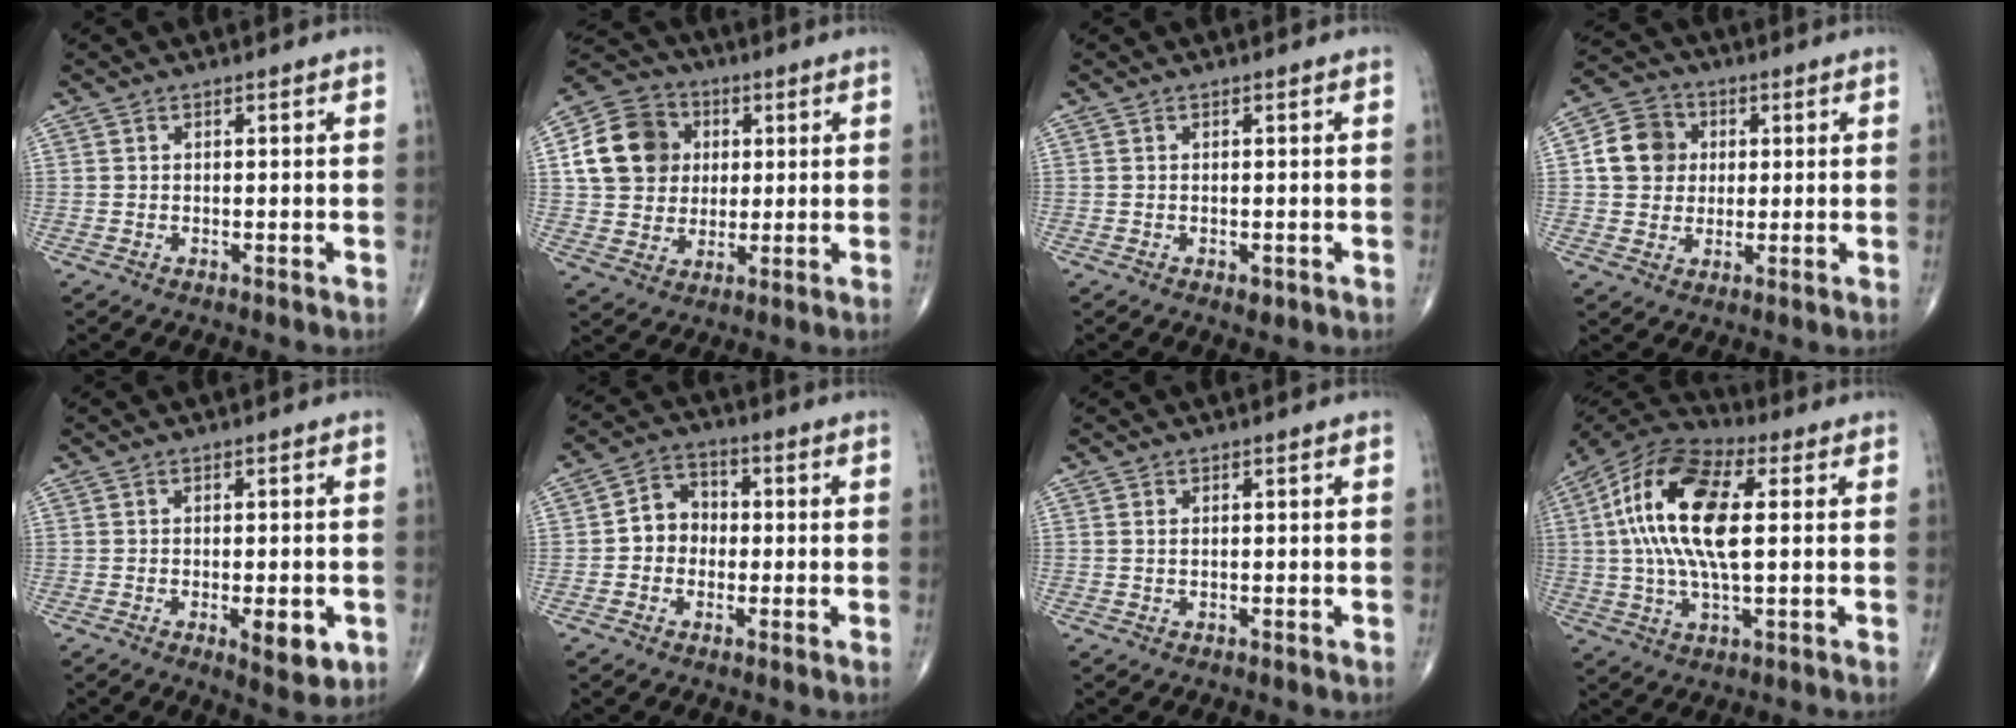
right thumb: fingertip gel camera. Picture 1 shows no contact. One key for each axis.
{"total": 14.2, "fx": 2.7, "fy": 12.1, "fz": 6.9, "tx": -0.107, "ty": 0.007, "tz": 0.045}
{"total": 1.1, "fx": -0.5, "fy": 0.6, "fz": 0.8, "tx": -0.009, "ty": -0.005, "tz": -0.003}
{"total": 9.1, "fx": 1.3, "fy": 8.1, "fz": 4.0, "tx": -0.048, "ty": 0.006, "tz": 0.013}
{"total": 6.1, "fx": -1.9, "fy": 2.2, "fz": 5.3, "tx": -0.062, "ty": -0.012, "tz": -0.021}
{"total": 6.4, "fx": -0.5, "fy": 5.5, "fz": 3.2, "tx": -0.030, "ty": 0.024, "tz": -0.022}
{"total": 0.5, "fx": 0.2, "fy": 0.3, "fz": 0.4, "tx": -0.010, "ty": 0.004, "tz": 0.005}
{"total": 17.8, "fx": 2.5, "fy": 7.0, "fz": 16.2, "tx": -0.325, "ty": 0.019, "tz": 0.034}